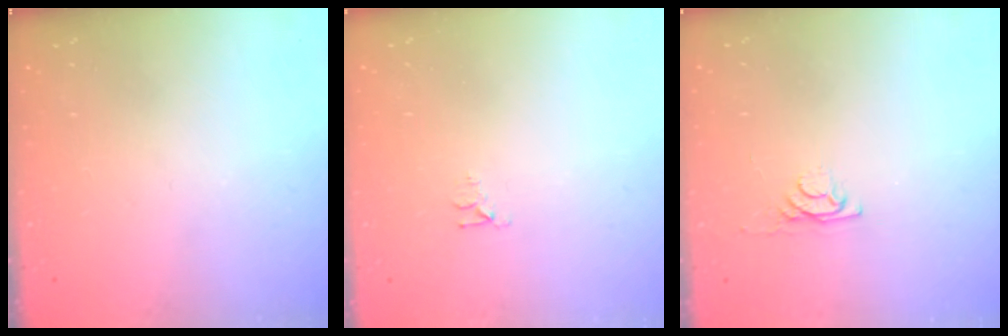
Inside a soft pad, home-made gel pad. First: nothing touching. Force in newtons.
{"total": 3.6, "press": 3.6, "slide": 0.2}
{"total": 2.9, "press": 2.9, "slide": 0.4}